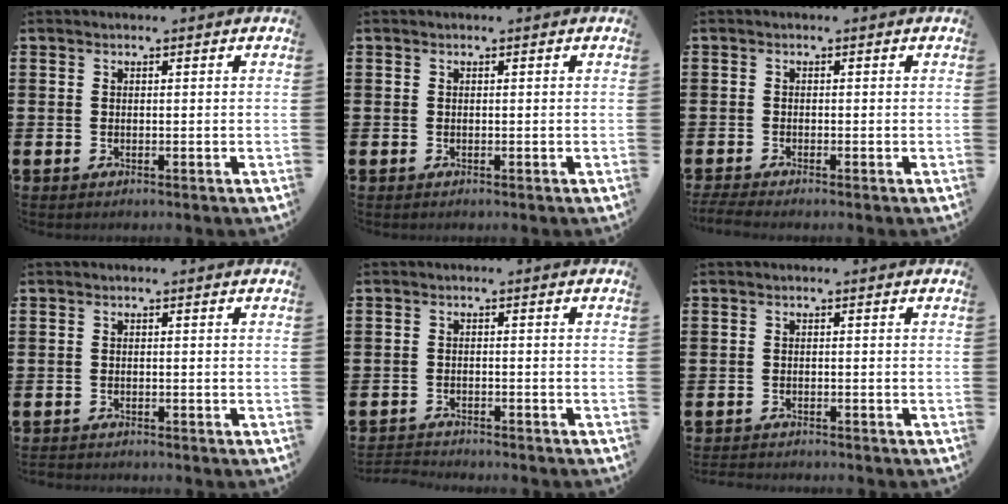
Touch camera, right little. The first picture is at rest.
{"total": 0.0}
{"total": 1.1, "force": [-0.8, 0.1, 0.7], "torque": [-0.012, -0.001, -0.016]}
{"total": 0.8, "force": [-0.8, 0.1, 0.0], "torque": [-0.001, -0.002, -0.016]}
{"total": 1.7, "force": [-1.7, 0.0, -0.2], "torque": [-0.002, 0.003, -0.038]}
{"total": 0.8, "force": [-0.8, 0.0, 0.0], "torque": [-0.001, 0.001, -0.017]}